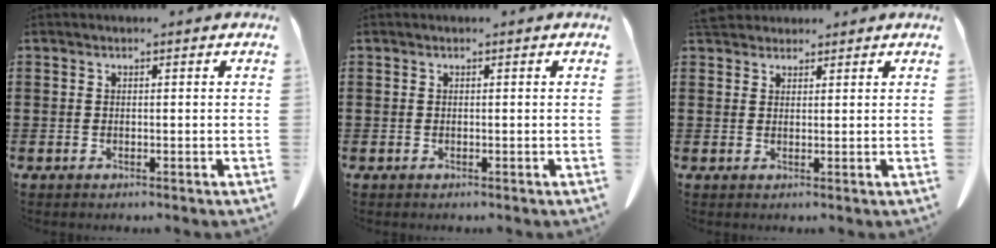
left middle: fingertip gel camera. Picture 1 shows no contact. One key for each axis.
{"total": 0.0}
{"total": 3.3, "fx": 2.9, "fy": 1.1, "fz": 1.0, "tx": -0.030, "ty": -0.001, "tz": 0.057}